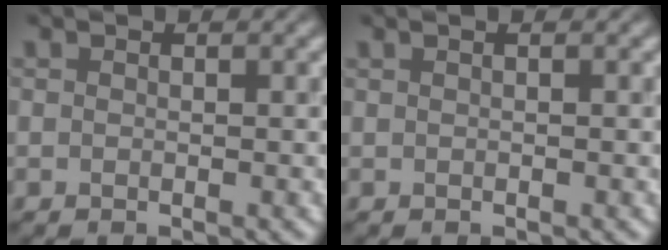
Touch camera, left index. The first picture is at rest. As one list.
[{"total": 0.0}]